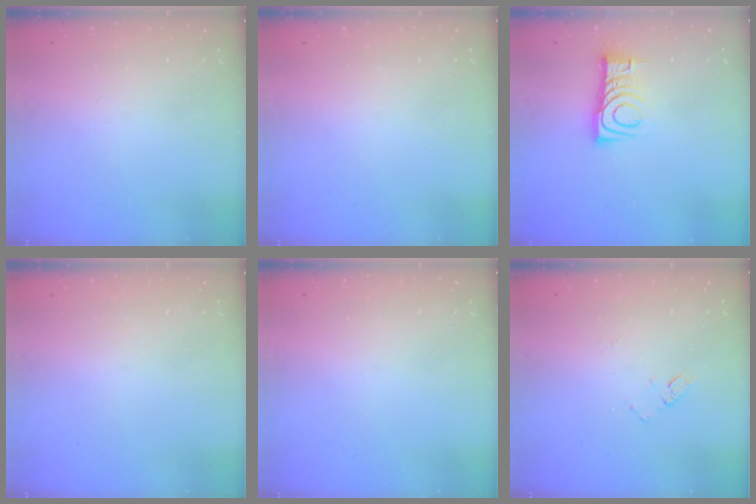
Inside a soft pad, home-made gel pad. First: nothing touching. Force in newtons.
{"total": 0.0}
{"total": 10.1, "press": 10.1, "slide": 0.3}
{"total": 1.5, "press": 1.5, "slide": 0.1}
{"total": 0.0}
{"total": 6.2, "press": 6.2, "slide": 0.5}